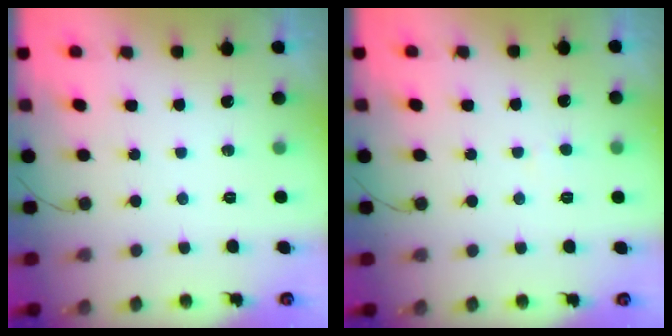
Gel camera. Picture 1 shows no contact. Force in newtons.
{"total": 2.3, "press": 2.3, "slide": 0.2}